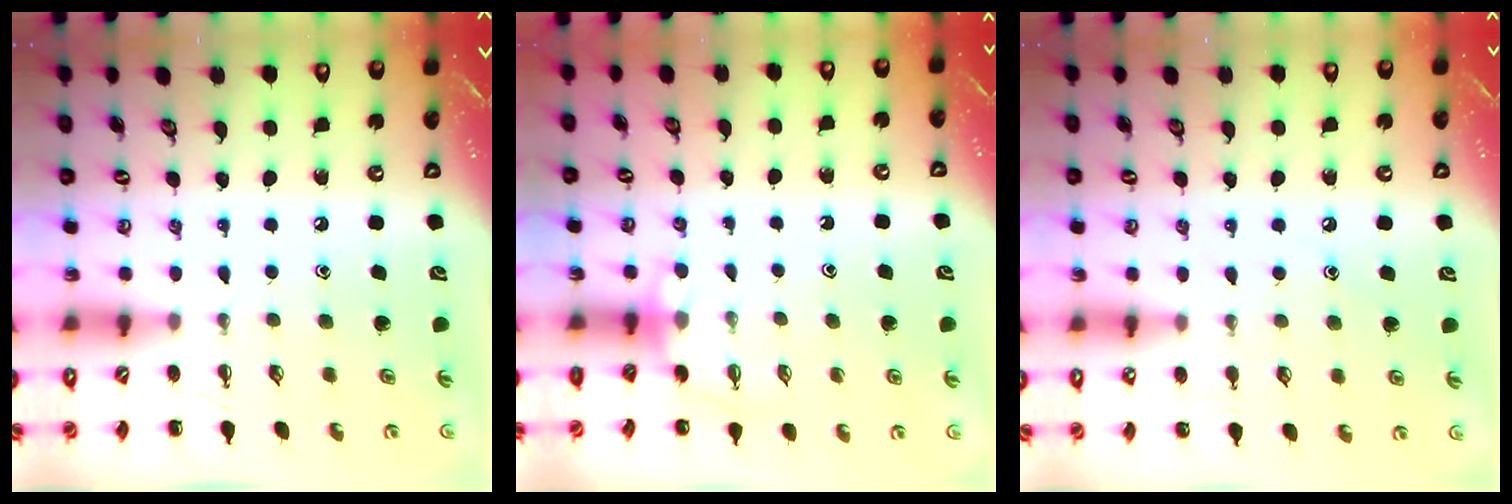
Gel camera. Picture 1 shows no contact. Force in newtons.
{"total": 3.6, "press": 3.6, "slide": 0.3}
{"total": 5.8, "press": 5.6, "slide": 1.6}